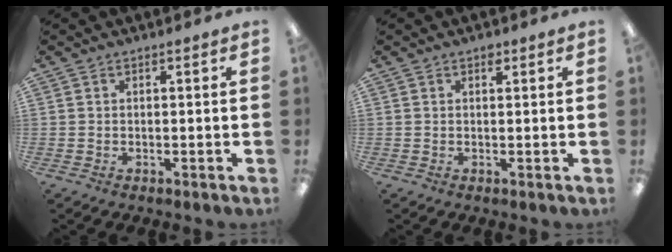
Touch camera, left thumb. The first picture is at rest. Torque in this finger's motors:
{"motor_torque": [0.10, 0.05, 0.38, -0.15, 0.00]}